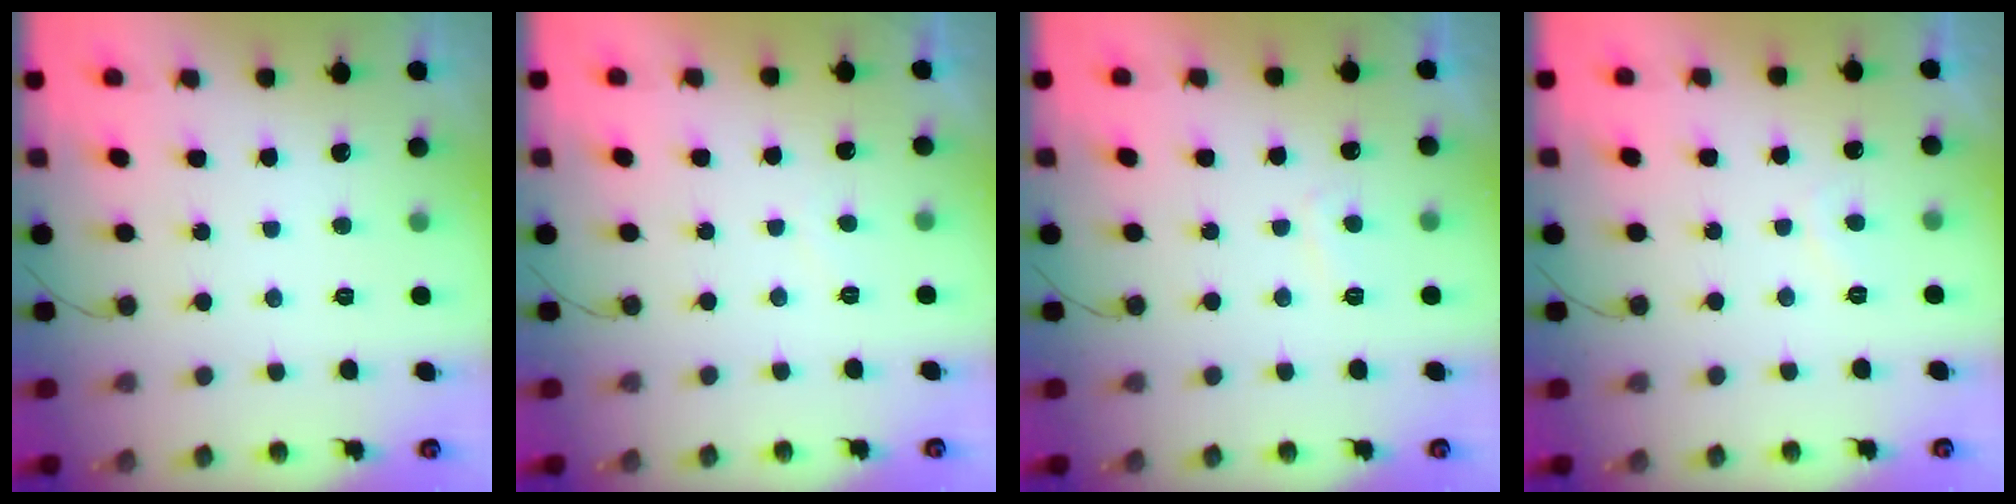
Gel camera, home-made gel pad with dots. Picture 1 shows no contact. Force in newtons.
{"total": 0.6, "press": 0.3, "slide": 0.5}
{"total": 2.3, "press": 2.2, "slide": 0.7}
{"total": 1.3, "press": 1.1, "slide": 0.7}